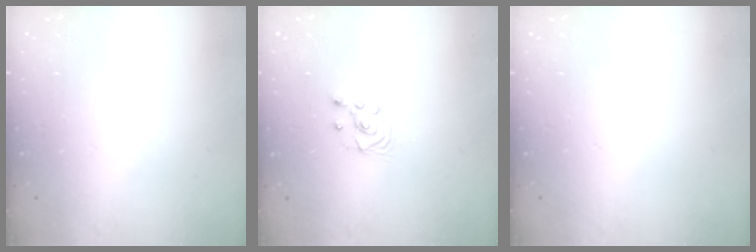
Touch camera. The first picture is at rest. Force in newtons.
{"total": 3.1, "press": 2.8, "slide": 1.3}
{"total": 0.0}